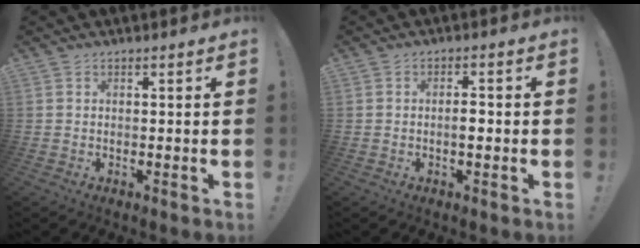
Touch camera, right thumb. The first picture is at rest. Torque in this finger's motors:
{"motor_torque": [0.50, 0.69, 0.44, -0.48, 0.00]}